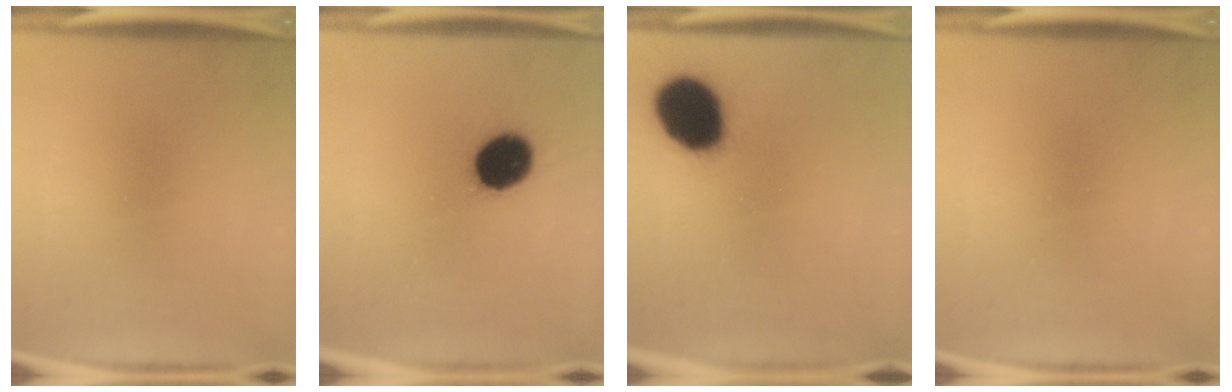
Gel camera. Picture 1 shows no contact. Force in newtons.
{"total": 12.1}
{"total": 17.5}
{"total": 0.0}